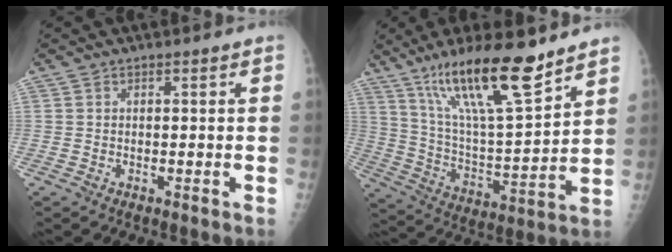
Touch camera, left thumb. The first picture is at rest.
{"total": 19.7, "force": [13.7, 3.5, 13.8], "torque": [-0.221, -0.069, 0.249]}